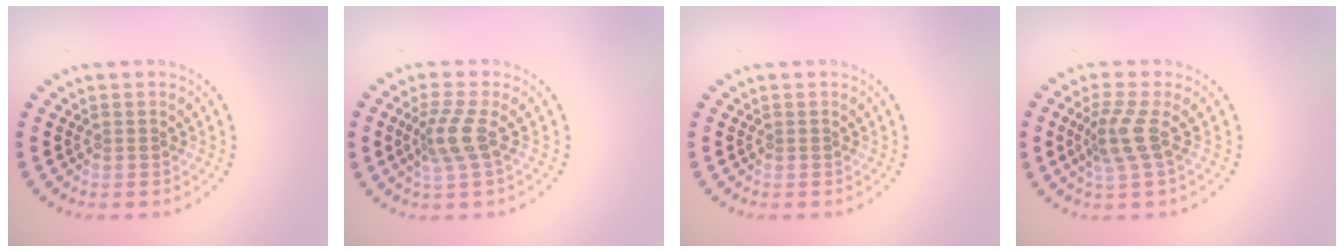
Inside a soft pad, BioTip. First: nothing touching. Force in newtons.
{"total": 2.9, "press": 2.2, "slide": 2.0}
{"total": 0.0}
{"total": 2.9, "press": 2.2, "slide": 1.8}